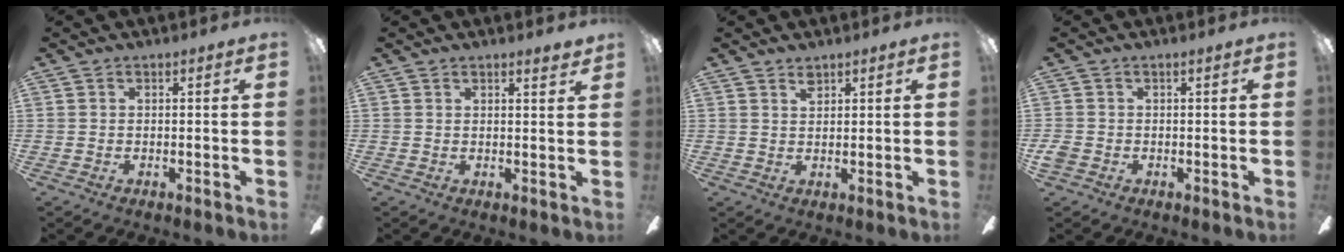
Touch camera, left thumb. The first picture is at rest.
{"total": 1.8, "force": [1.7, -0.1, 0.7], "torque": [-0.008, -0.007, 0.029]}
{"total": 1.9, "force": [1.7, 0.7, 0.6], "torque": [-0.007, -0.005, 0.030]}
{"total": 1.7, "force": [-0.8, 1.2, 0.9], "torque": [-0.014, 0.004, -0.014]}